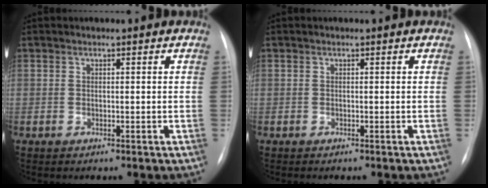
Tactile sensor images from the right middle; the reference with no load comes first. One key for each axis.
{"total": 0.0}